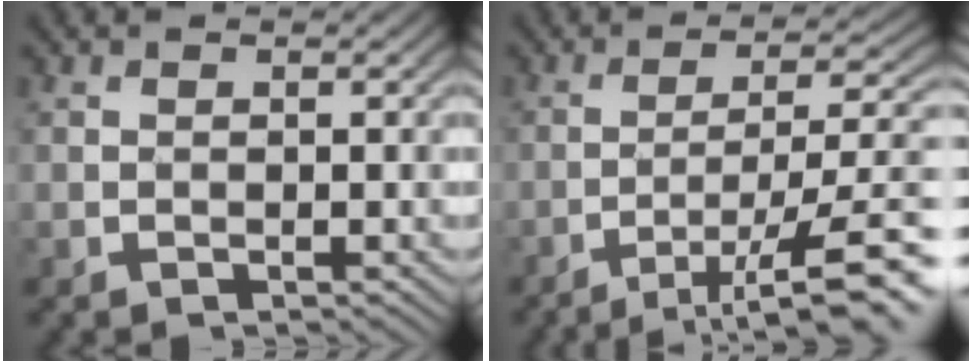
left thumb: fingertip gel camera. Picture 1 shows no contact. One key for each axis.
{"total": 12.2, "fx": -6.4, "fy": 2.6, "fz": 10.1, "tx": -0.147, "ty": 0.008, "tz": -0.092}